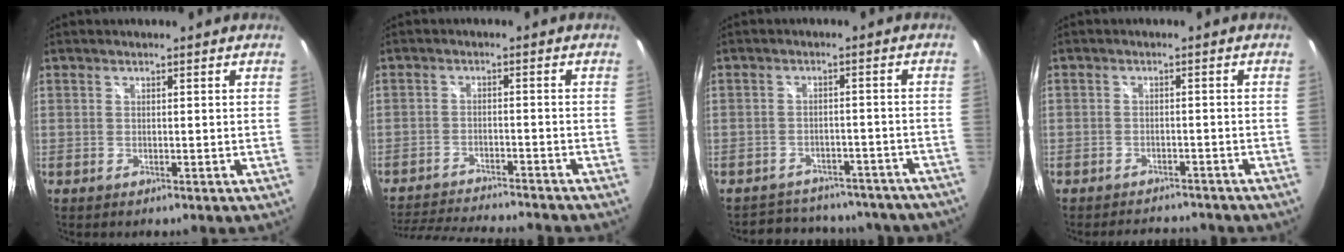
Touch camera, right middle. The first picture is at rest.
{"total": 15.1, "force": [-13.7, 1.9, 6.1], "torque": [-0.130, -0.014, -0.206]}
{"total": 18.3, "force": [-15.8, 7.4, 5.6], "torque": [-0.111, 0.029, -0.182]}
{"total": 5.5, "force": [-5.0, 2.1, 1.0], "torque": [-0.026, 0.021, -0.066]}